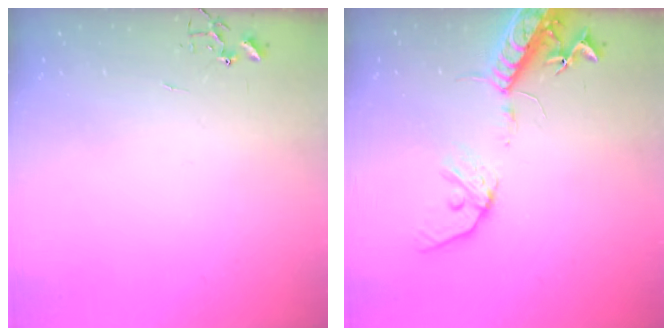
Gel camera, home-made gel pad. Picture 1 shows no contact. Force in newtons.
{"total": 16.6, "press": 16.2, "slide": 3.5}